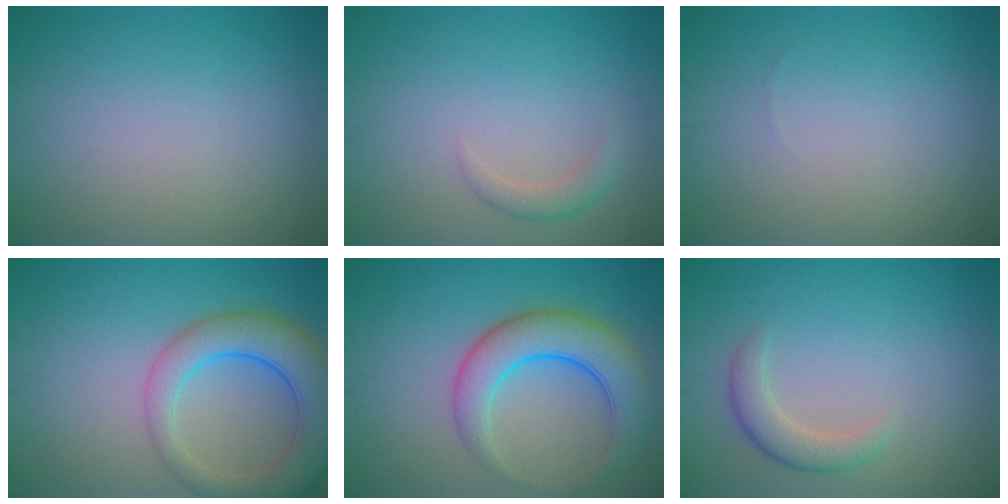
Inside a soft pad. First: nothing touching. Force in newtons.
{"total": 1.5, "press": 1.5, "slide": 0.1}
{"total": 0.0}
{"total": 7.3, "press": 7.2, "slide": 0.6}
{"total": 6.5, "press": 6.5, "slide": 0.5}
{"total": 2.5, "press": 2.5, "slide": 0.1}